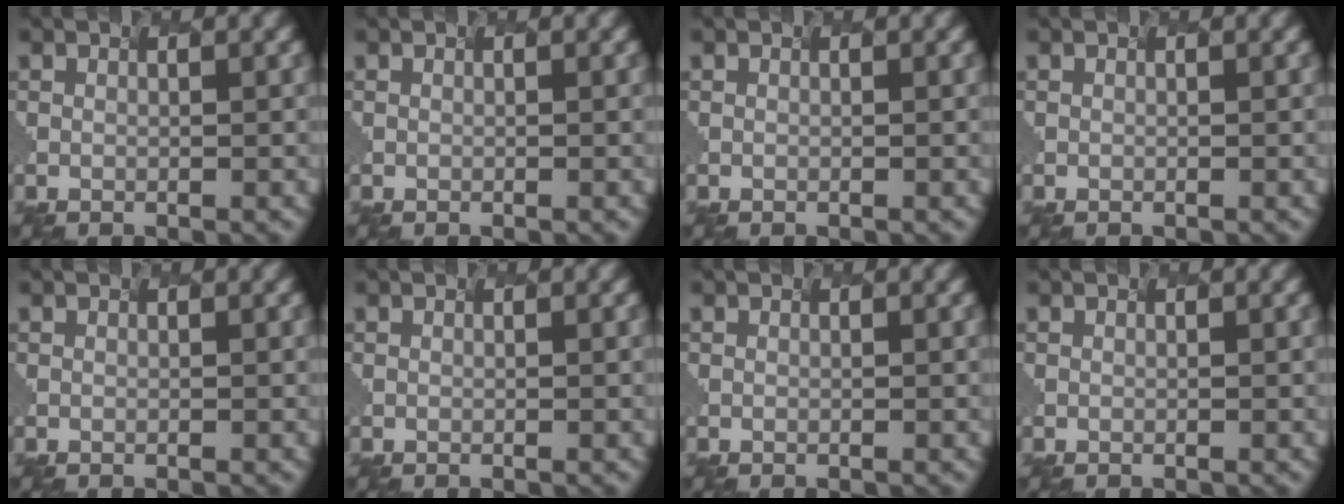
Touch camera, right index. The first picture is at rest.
{"total": 0.0}
{"total": 0.0}
{"total": 0.0}
{"total": 0.0}
{"total": 0.0}
{"total": 0.0}
{"total": 0.0}